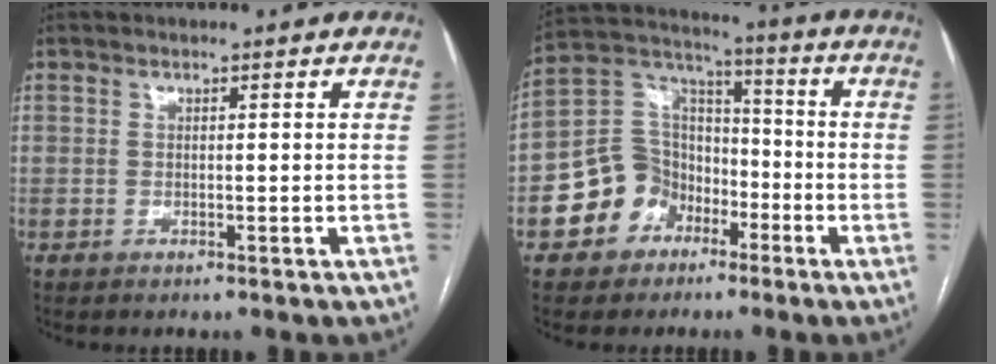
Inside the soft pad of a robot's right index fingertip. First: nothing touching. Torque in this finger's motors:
{"motor_torque": [0.81, 0.06, 0.28, 0.08]}